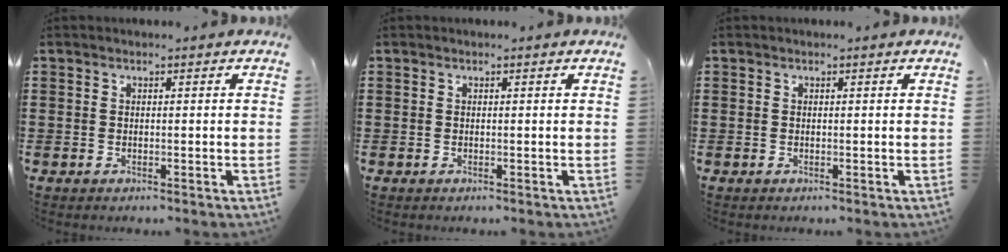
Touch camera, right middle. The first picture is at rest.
{"total": 0.0}
{"total": 0.0}